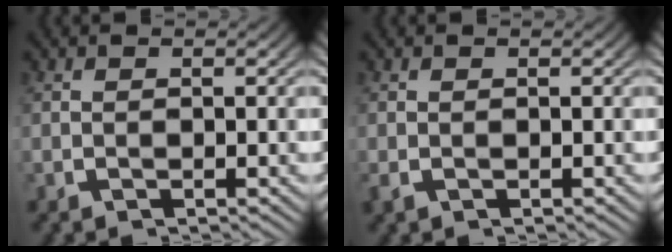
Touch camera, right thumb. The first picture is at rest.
{"total": 0.5, "force": [-0.2, 0.4, 0.3], "torque": [-0.009, -0.004, -0.001]}